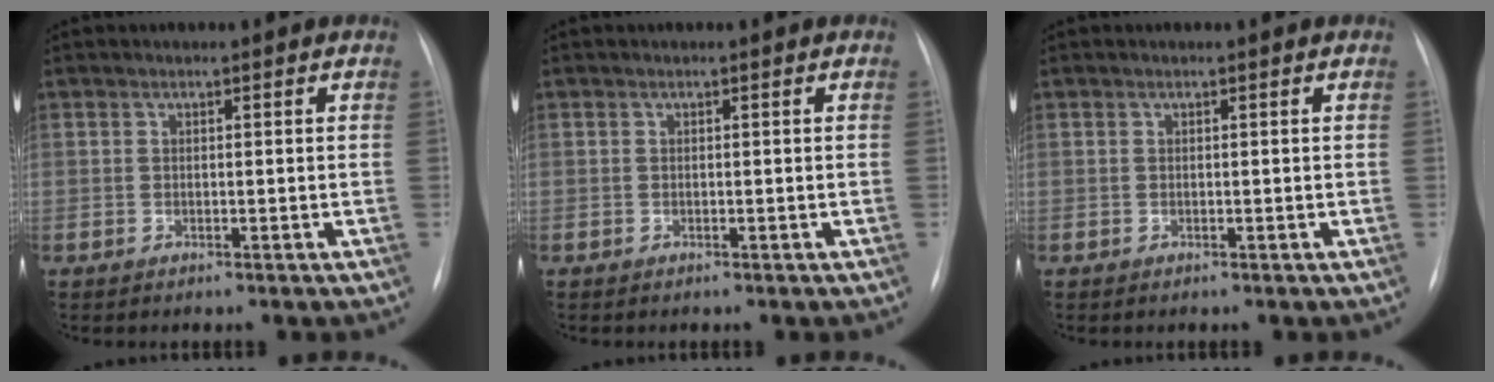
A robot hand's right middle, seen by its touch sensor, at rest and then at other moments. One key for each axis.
{"total": 0.0}
{"total": 0.0}